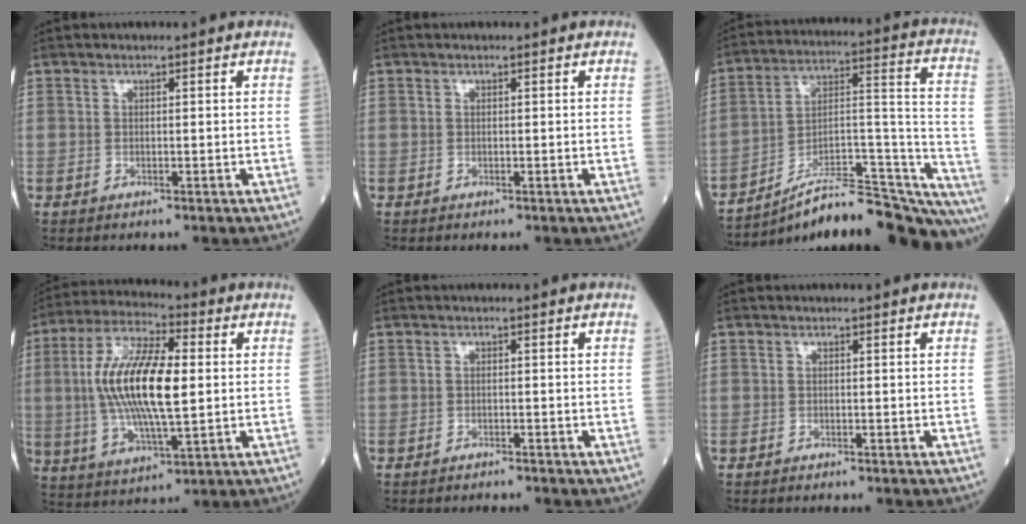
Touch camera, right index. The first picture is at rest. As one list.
[{"total": 0.0}, {"total": 25.4, "force": [-21.5, 3.3, 13.1], "torque": [-0.122, 0.037, -0.317]}, {"total": 15.6, "force": [0.9, 4.2, 15.0], "torque": [-0.307, 0.007, 0.016]}, {"total": 1.2, "force": [-1.2, 0.1, 0.0], "torque": [-0.001, -0.004, -0.014]}, {"total": 0.9, "force": [-0.8, -0.1, 0.3], "torque": [-0.002, 0.000, -0.011]}]